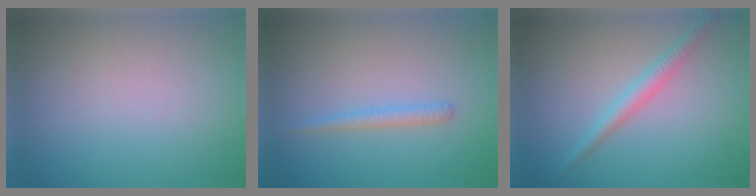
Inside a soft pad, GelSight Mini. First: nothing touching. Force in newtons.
{"total": 1.3, "press": 1.3, "slide": 0.1}
{"total": 2.1, "press": 2.1, "slide": 0.0}